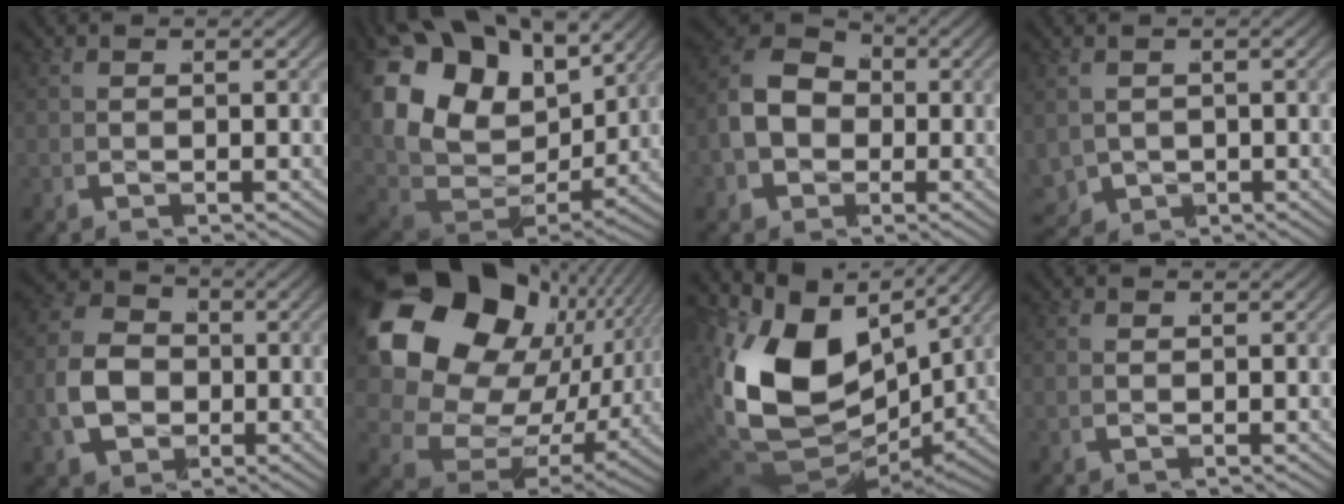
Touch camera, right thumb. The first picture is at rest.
{"total": 17.6, "force": [0.9, 14.1, 10.4], "torque": [-0.262, -0.036, 0.010]}
{"total": 11.4, "force": [0.8, 9.3, 6.6], "torque": [-0.160, 0.001, 0.004]}
{"total": 3.7, "force": [-0.9, 3.3, 1.4], "torque": [-0.052, -0.021, 0.004]}
{"total": 10.0, "force": [-0.3, 8.1, 5.9], "torque": [-0.128, -0.010, -0.006]}
{"total": 19.2, "force": [0.9, 13.8, 13.2], "torque": [-0.285, -0.030, 0.024]}
{"total": 15.3, "force": [-1.1, 9.7, 11.8], "torque": [-0.258, -0.043, 0.004]}
{"total": 0.0}